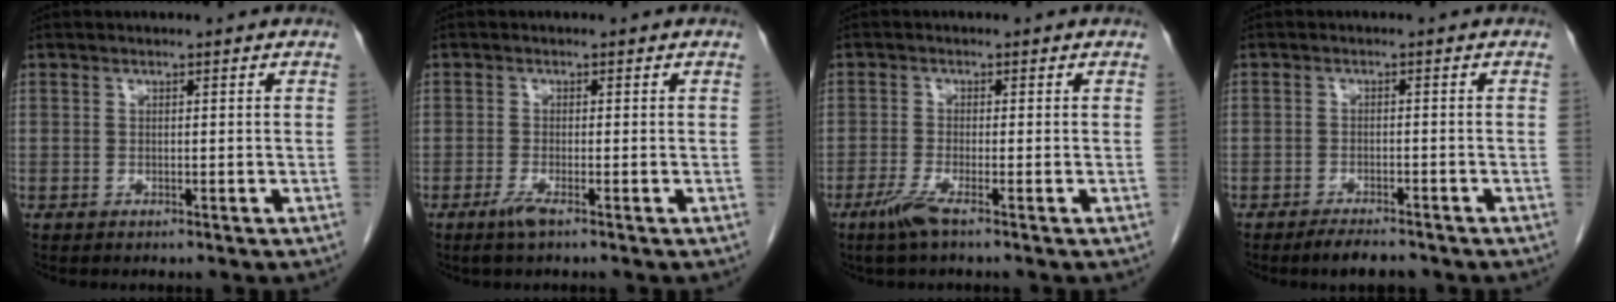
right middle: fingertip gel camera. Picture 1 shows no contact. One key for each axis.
{"total": 1.7, "fx": -1.1, "fy": 0.1, "fz": 1.3, "tx": -0.031, "ty": -0.004, "tz": -0.023}
{"total": 3.2, "fx": -2.1, "fy": 0.0, "fz": 2.5, "tx": -0.057, "ty": -0.010, "tz": -0.047}
{"total": 4.1, "fx": -3.5, "fy": 1.1, "fz": 2.0, "tx": -0.033, "ty": -0.004, "tz": -0.054}